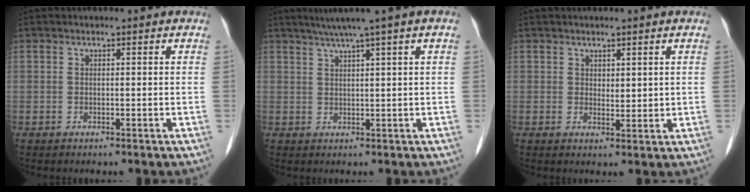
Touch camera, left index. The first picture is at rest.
{"total": 5.0, "force": [3.2, -1.2, 3.6], "torque": [-0.063, 0.017, 0.058]}
{"total": 1.7, "force": [0.9, 1.0, 1.0], "torque": [-0.017, -0.007, 0.023]}